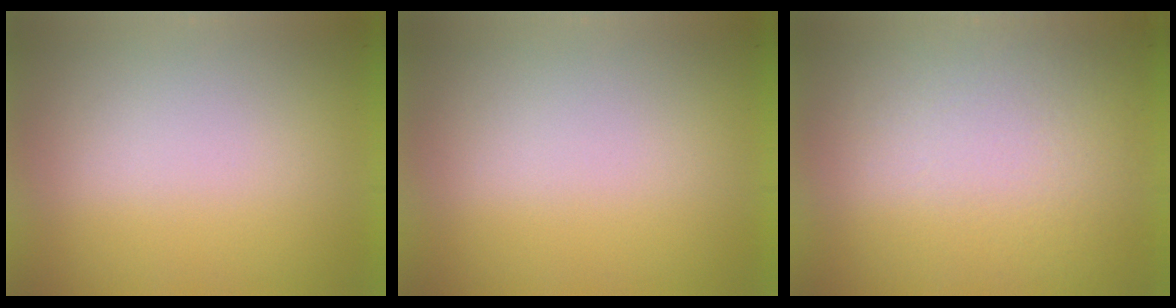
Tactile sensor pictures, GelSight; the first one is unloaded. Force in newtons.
{"total": 0.0}
{"total": 4.1}